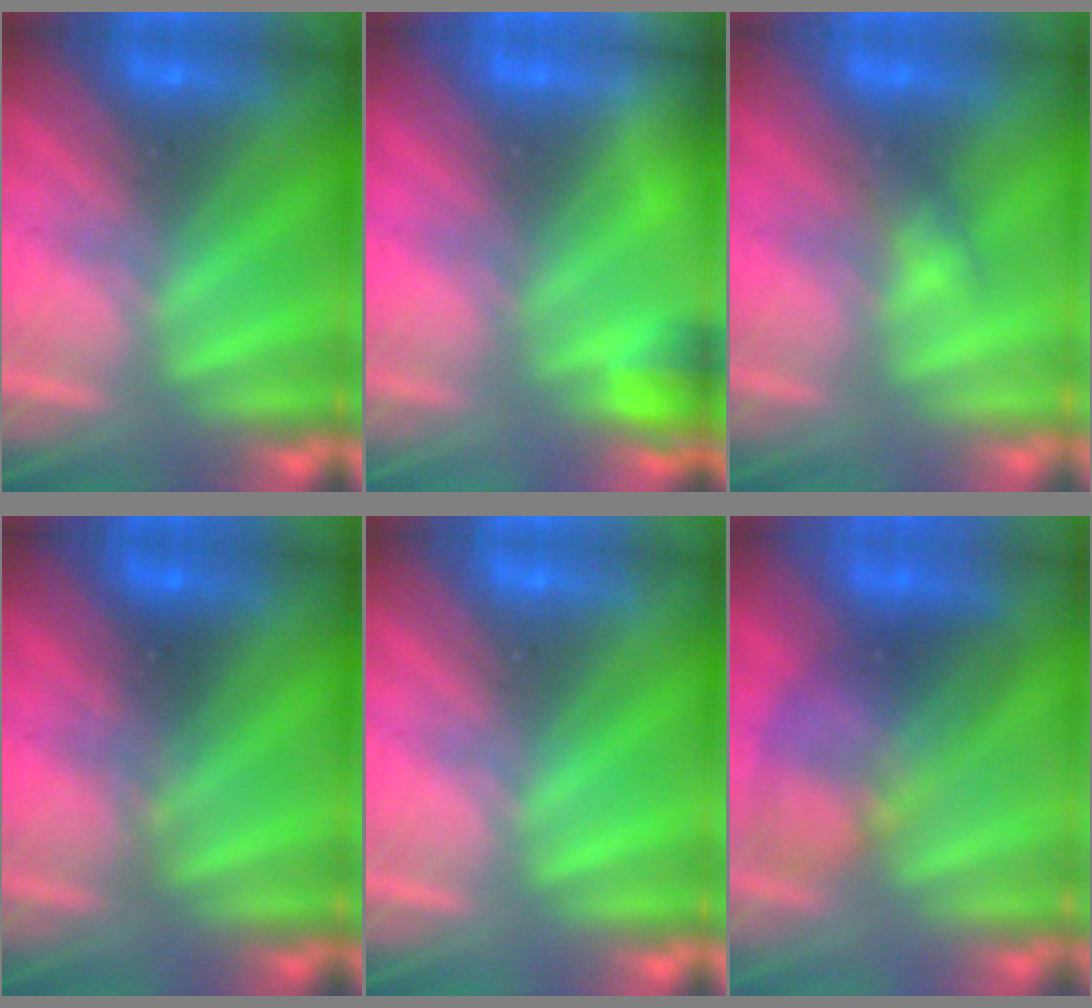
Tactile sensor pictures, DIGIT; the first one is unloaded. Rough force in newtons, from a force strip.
{"total": 4.9}
{"total": 2.9}
{"total": 2.2}
{"total": 0.0}
{"total": 7.5}